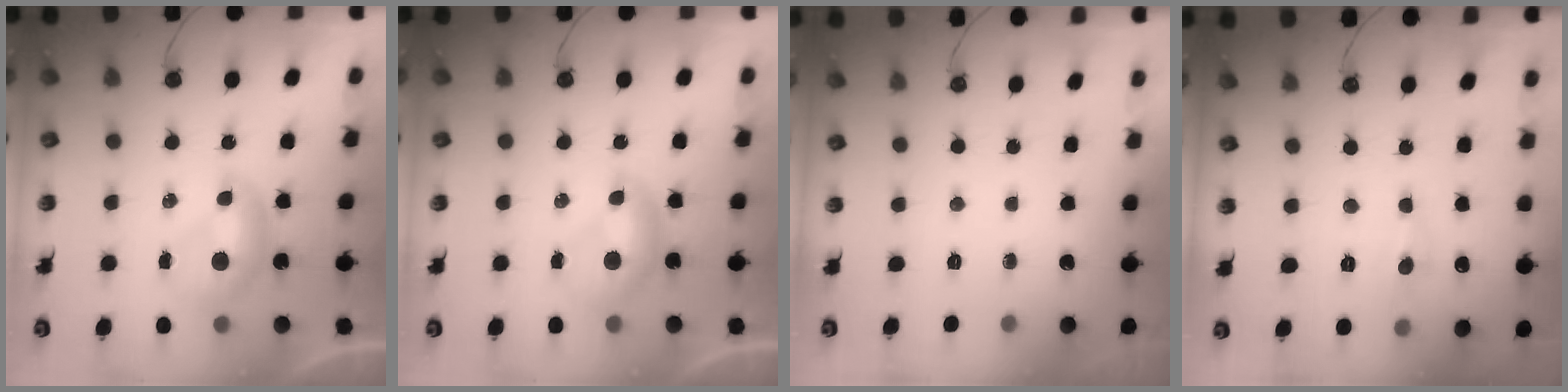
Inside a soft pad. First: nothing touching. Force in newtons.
{"total": 0.0}
{"total": 0.0}
{"total": 0.7, "press": 0.7, "slide": 0.3}